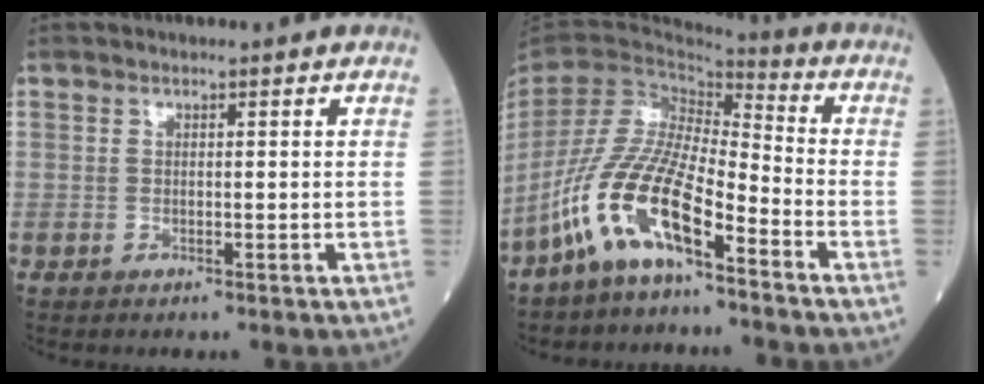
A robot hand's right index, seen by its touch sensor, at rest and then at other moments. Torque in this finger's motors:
{"motor_torque": [1.64, -0.49, 0.62, 0.16]}